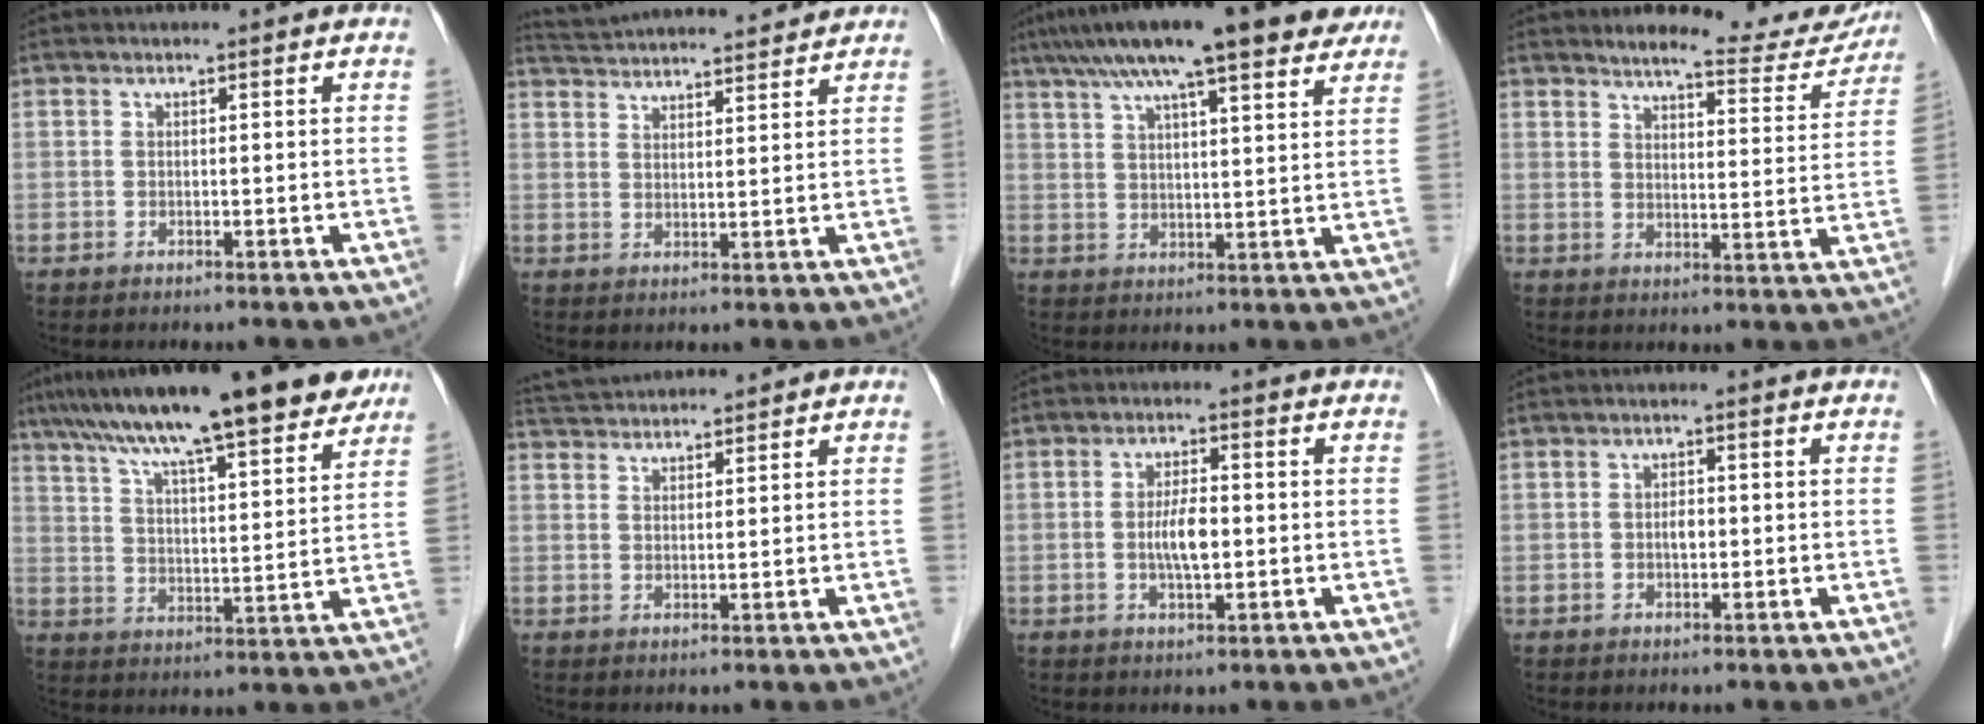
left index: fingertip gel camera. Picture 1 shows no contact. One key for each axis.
{"total": 14.8, "fx": 14.1, "fy": 1.7, "fz": 4.1, "tx": -0.077, "ty": 0.037, "tz": 0.214}
{"total": 18.1, "fx": 13.4, "fy": 3.0, "fz": 11.7, "tx": -0.198, "ty": 0.044, "tz": 0.187}
{"total": 11.6, "fx": 11.0, "fy": 2.3, "fz": 3.0, "tx": -0.026, "ty": -0.026, "tz": 0.124}
{"total": 21.4, "fx": 16.6, "fy": 2.8, "fz": 13.3, "tx": -0.218, "ty": 0.028, "tz": 0.245}
{"total": 8.0, "fx": 7.7, "fy": 0.6, "fz": 1.8, "tx": -0.041, "ty": 0.039, "tz": 0.129}
{"total": 4.4, "fx": -0.4, "fy": 1.1, "fz": 4.2, "tx": -0.084, "ty": 0.001, "tz": -0.006}
{"total": 1.4, "fx": -0.1, "fy": 0.7, "fz": 1.2, "tx": -0.020, "ty": 0.002, "tz": -0.002}